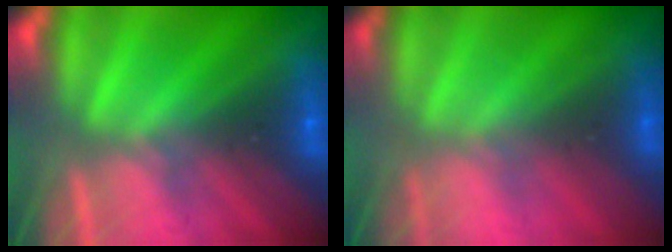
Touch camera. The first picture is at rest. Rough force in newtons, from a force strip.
{"total": 2.4}